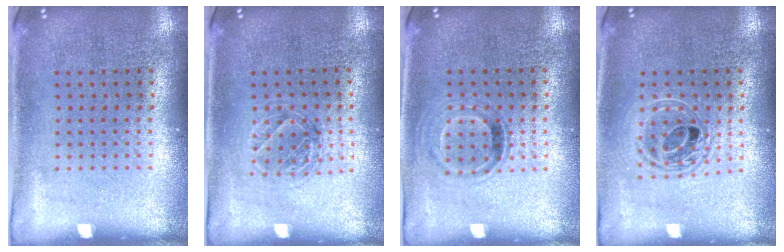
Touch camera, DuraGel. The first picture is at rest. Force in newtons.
{"total": 1.1, "press": 1.1, "slide": 0.4}
{"total": 1.0, "press": 0.9, "slide": 0.5}
{"total": 1.7, "press": 1.4, "slide": 0.9}